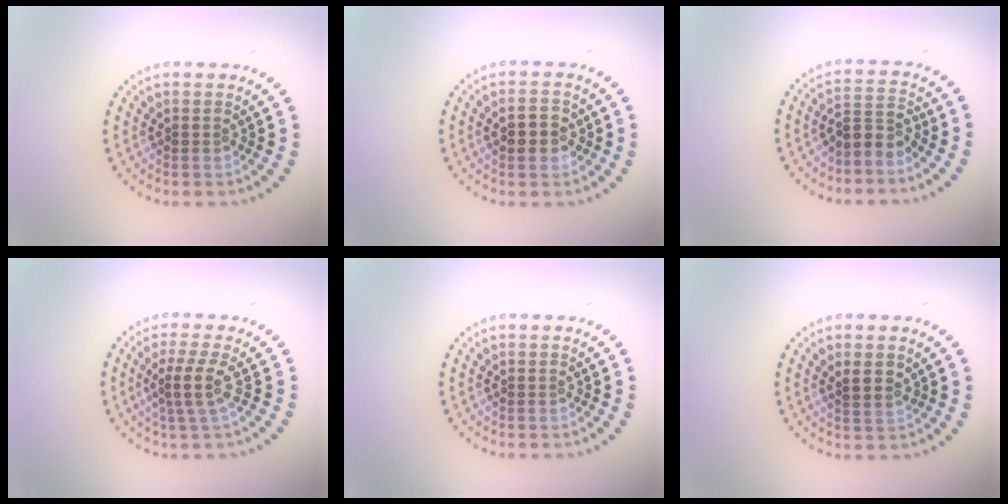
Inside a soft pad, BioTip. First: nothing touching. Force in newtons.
{"total": 2.7, "press": 2.7, "slide": 0.1}
{"total": 2.5, "press": 2.1, "slide": 1.4}
{"total": 2.7, "press": 2.0, "slide": 1.8}
{"total": 0.0}
{"total": 1.4, "press": 1.2, "slide": 0.6}